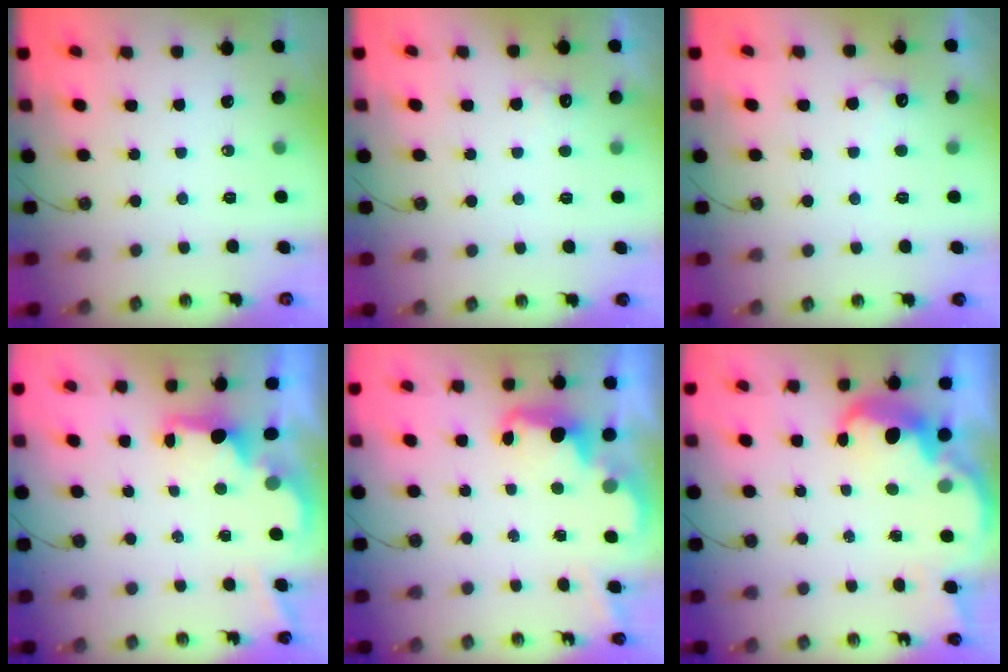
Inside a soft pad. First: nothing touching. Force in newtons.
{"total": 5.1, "press": 5.0, "slide": 1.1}
{"total": 5.2, "press": 5.0, "slide": 1.2}
{"total": 2.1, "press": 1.9, "slide": 0.8}
{"total": 2.4, "press": 2.3, "slide": 0.7}
{"total": 6.2, "press": 6.2, "slide": 0.7}